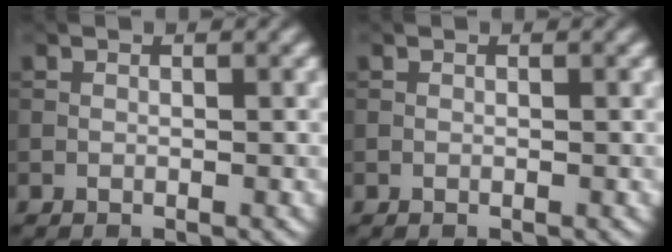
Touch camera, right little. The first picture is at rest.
{"total": 0.0}